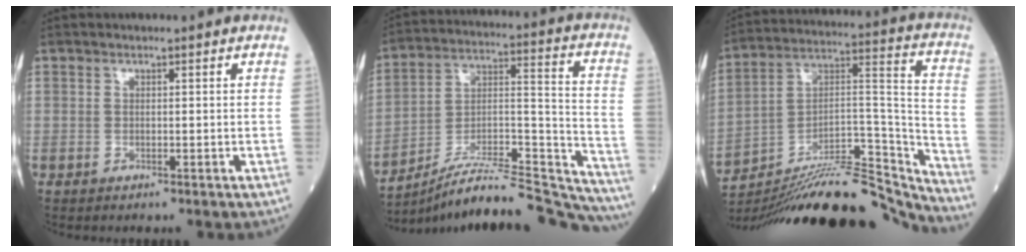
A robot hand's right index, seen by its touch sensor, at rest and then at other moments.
{"total": 26.2, "force": [-24.5, 1.4, 9.1], "torque": [-0.101, 0.020, -0.371]}
{"total": 26.0, "force": [-23.6, 3.0, 10.5], "torque": [-0.142, 0.025, -0.370]}